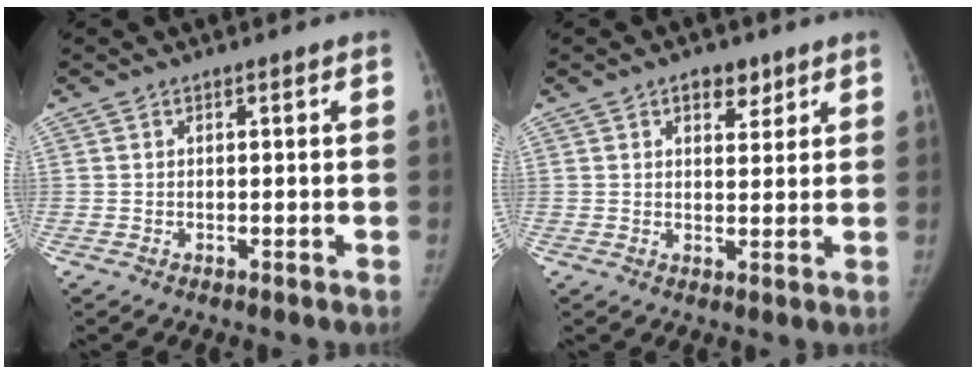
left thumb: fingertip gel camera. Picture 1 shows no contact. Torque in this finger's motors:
{"motor_torque": [0.27, -0.33, 0.49, -0.64, 0.03]}